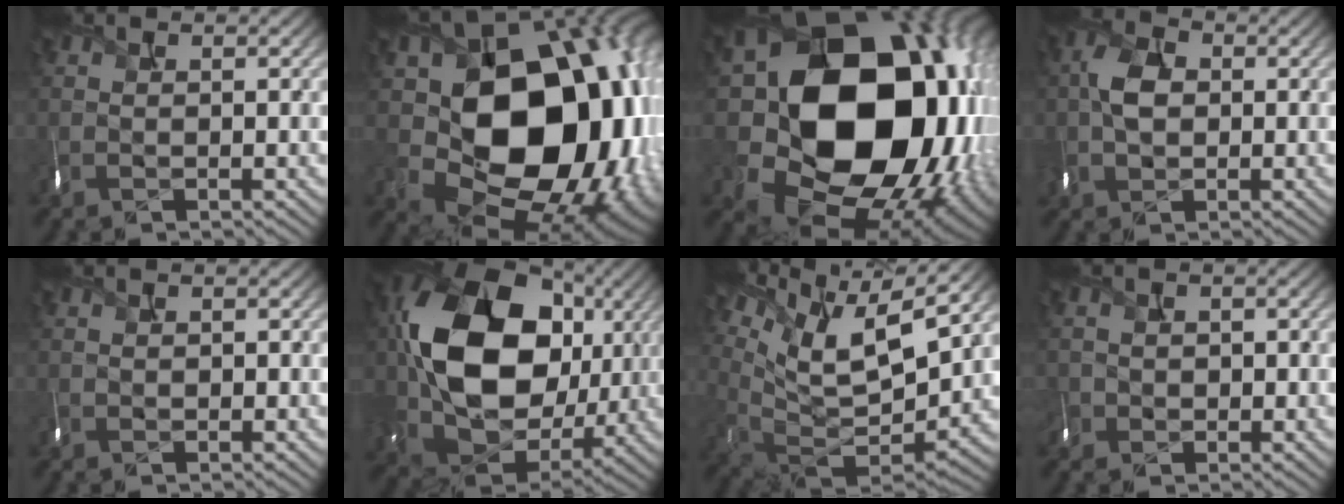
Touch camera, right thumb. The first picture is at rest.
{"total": 20.0, "force": [1.3, 15.2, 13.0], "torque": [-0.201, -0.052, 0.068]}
{"total": 21.0, "force": [0.5, 17.1, 12.2], "torque": [-0.266, -0.063, 0.062]}
{"total": 4.2, "force": [-0.3, 3.3, 2.6], "torque": [-0.059, 0.001, -0.012]}
{"total": 0.7, "force": [-0.3, 0.6, 0.0], "torque": [0.001, -0.003, 0.000]}
{"total": 18.3, "force": [2.7, 14.2, 11.2], "torque": [-0.248, -0.023, 0.070]}
{"total": 13.5, "force": [8.8, 4.8, 9.1], "torque": [-0.198, 0.010, 0.154]}
{"total": 2.1, "force": [-0.9, 1.8, 0.2], "torque": [-0.005, -0.010, -0.015]}